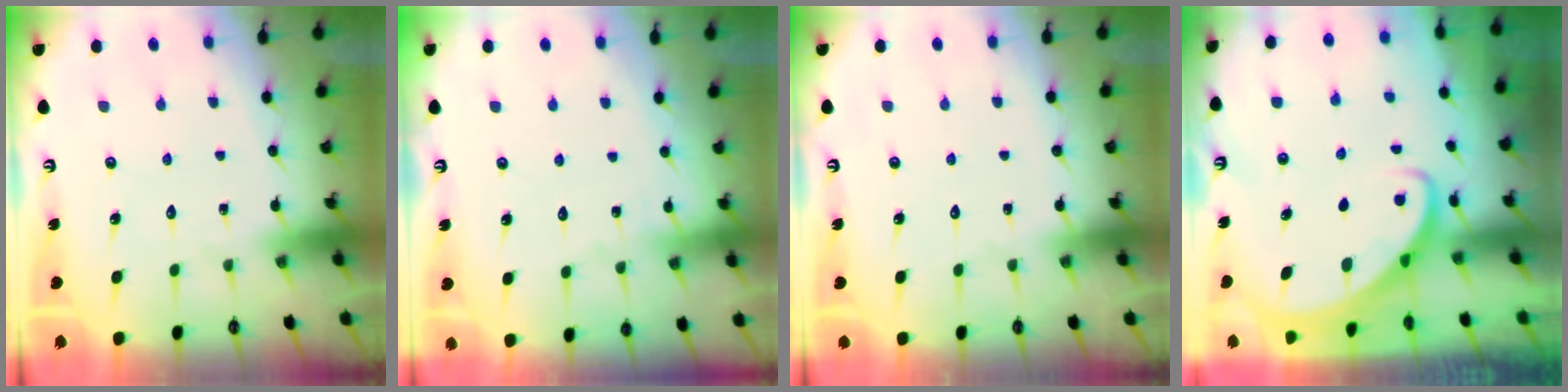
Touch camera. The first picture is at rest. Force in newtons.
{"total": 2.5, "press": 2.5, "slide": 0.3}
{"total": 0.0}
{"total": 2.6, "press": 2.6, "slide": 0.3}